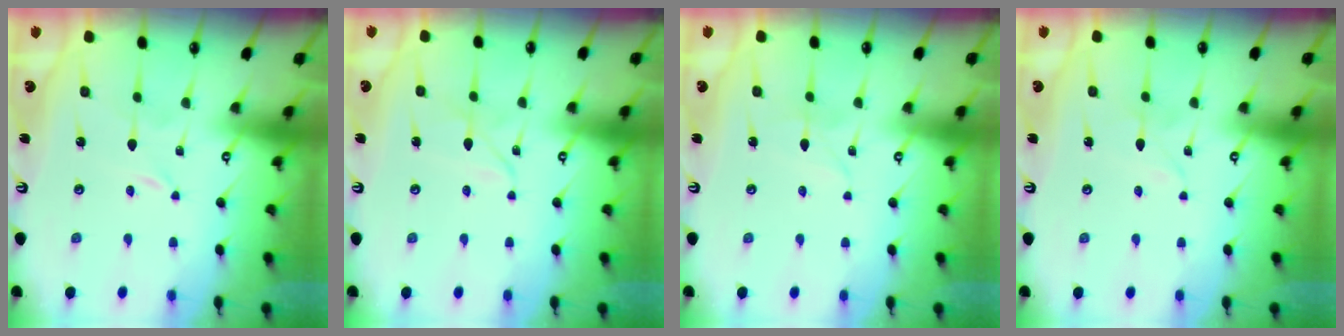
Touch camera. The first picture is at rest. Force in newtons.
{"total": 2.5, "press": 2.5, "slide": 0.2}
{"total": 2.4, "press": 2.4, "slide": 0.1}
{"total": 2.1, "press": 2.1, "slide": 0.2}